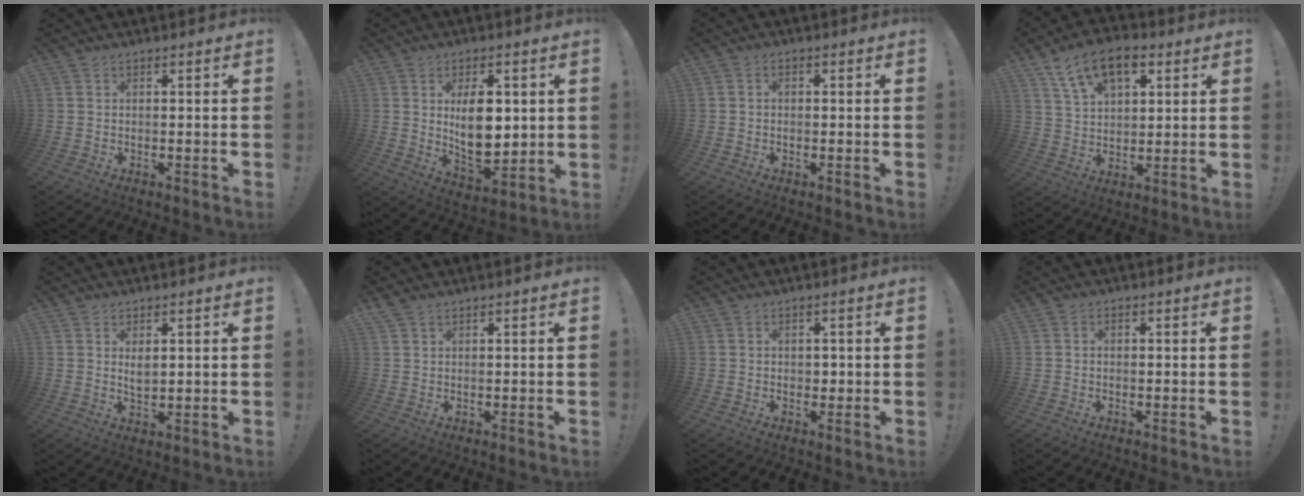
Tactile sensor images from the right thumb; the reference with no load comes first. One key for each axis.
{"total": 13.2, "fx": 2.8, "fy": 7.5, "fz": 10.5, "tx": -0.167, "ty": -0.022, "tz": 0.049}
{"total": 1.3, "fx": -0.7, "fy": 0.8, "fz": 0.7, "tx": -0.014, "ty": 0.005, "tz": -0.012}
{"total": 13.5, "fx": 7.0, "fy": 7.4, "fz": 8.8, "tx": -0.147, "ty": -0.025, "tz": 0.128}
{"total": 3.1, "fx": 1.4, "fy": 1.6, "fz": 2.3, "tx": -0.030, "ty": -0.011, "tz": 0.021}
{"total": 1.6, "fx": 1.2, "fy": 0.7, "fz": 0.8, "tx": -0.016, "ty": -0.001, "tz": 0.022}
{"total": 1.5, "fx": 0.2, "fy": 1.4, "fz": 0.4, "tx": 0.001, "ty": 0.000, "tz": 0.001}
{"total": 0.8, "fx": -0.5, "fy": 0.6, "fz": 0.4, "tx": -0.009, "ty": 0.003, "tz": -0.008}